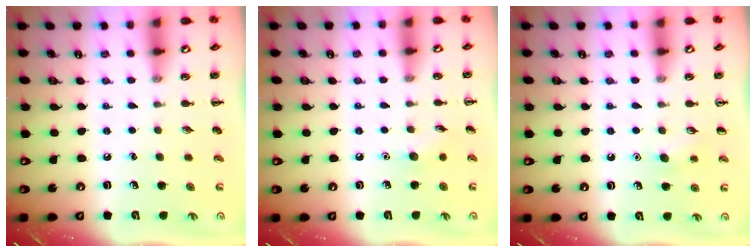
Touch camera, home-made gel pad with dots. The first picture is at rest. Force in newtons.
{"total": 5.1, "press": 4.9, "slide": 1.4}
{"total": 6.3, "press": 6.1, "slide": 1.6}